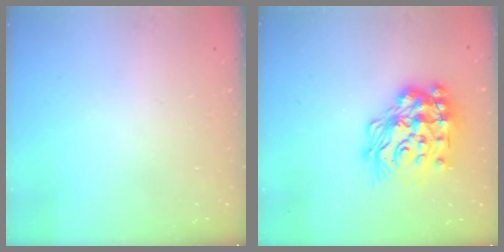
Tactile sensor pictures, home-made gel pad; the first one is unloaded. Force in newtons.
{"total": 26.4, "press": 26.3, "slide": 2.0}